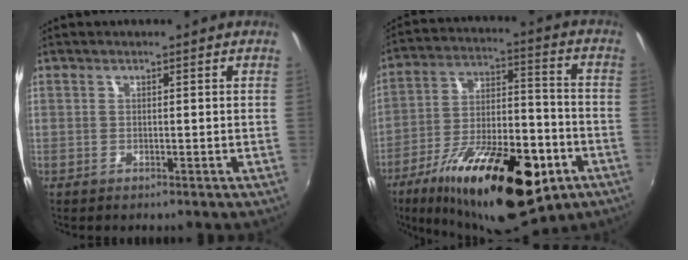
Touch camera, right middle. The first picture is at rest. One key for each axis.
{"total": 26.8, "fx": -14.3, "fy": 10.9, "fz": 19.8, "tx": -0.339, "ty": -0.020, "tz": -0.210}